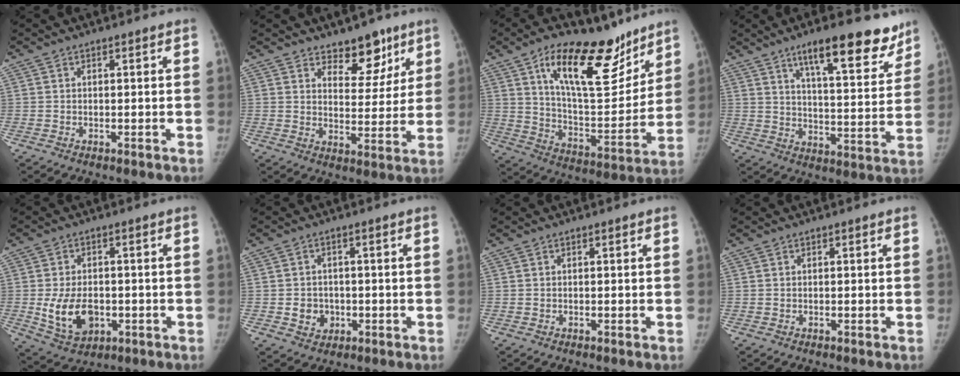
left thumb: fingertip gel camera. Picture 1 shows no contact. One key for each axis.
{"total": 8.6, "fx": 6.1, "fy": 4.8, "fz": 3.8, "tx": -0.008, "ty": -0.039, "tz": 0.092}
{"total": 22.5, "fx": 13.7, "fy": 9.6, "fz": 15.0, "tx": -0.184, "ty": -0.071, "tz": 0.228}
{"total": 17.2, "fx": 11.6, "fy": 5.0, "fz": 11.6, "tx": -0.118, "ty": -0.061, "tz": 0.175}
{"total": 9.7, "fx": -1.7, "fy": 6.5, "fz": 7.0, "tx": -0.113, "ty": -0.002, "tz": -0.015}
{"total": 4.4, "fx": -0.9, "fy": 3.9, "fz": 1.8, "tx": -0.011, "ty": 0.005, "tz": -0.008}
{"total": 0.0}
{"total": 0.0}